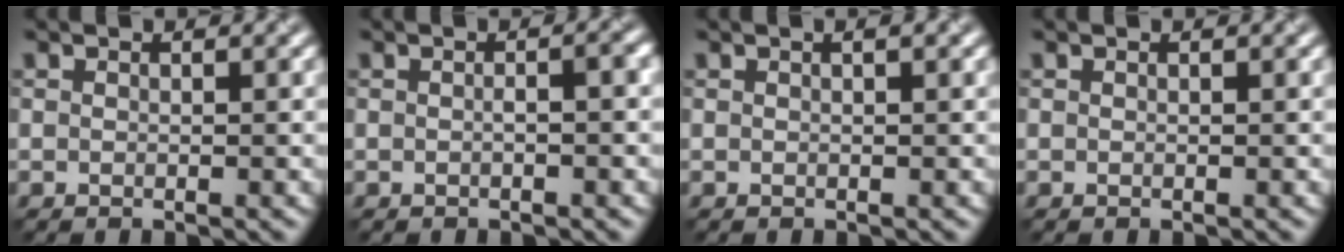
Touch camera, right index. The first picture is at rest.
{"total": 1.6, "force": [-0.1, 0.4, 1.5], "torque": [-0.021, 0.004, -0.003]}
{"total": 0.7, "force": [0.3, 0.1, 0.6], "torque": [-0.010, 0.005, 0.005]}
{"total": 0.0}